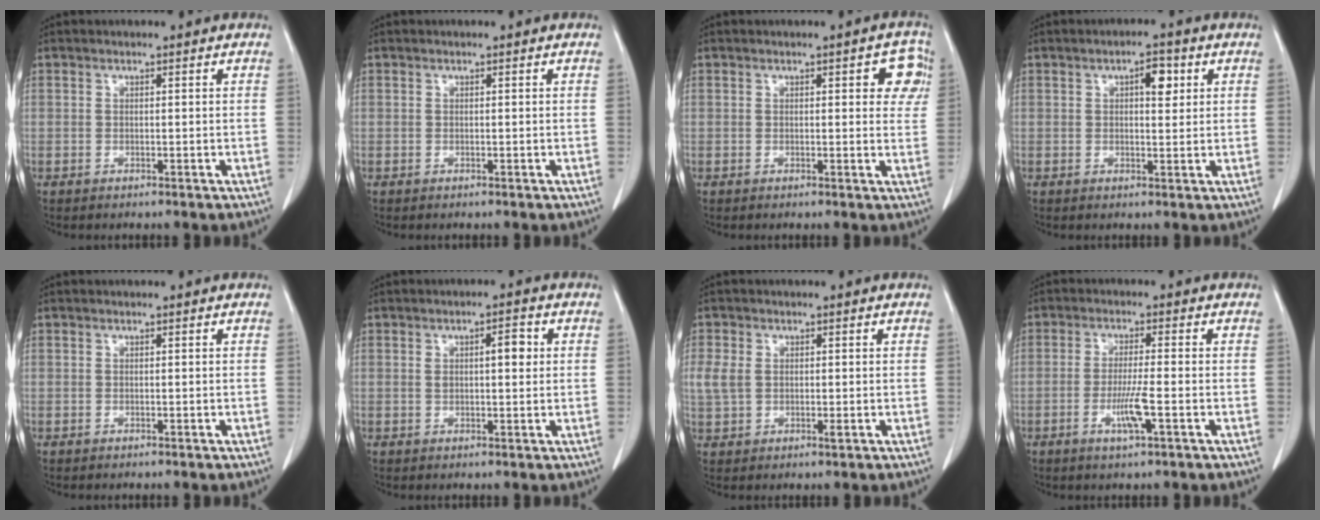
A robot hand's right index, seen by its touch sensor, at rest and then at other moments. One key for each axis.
{"total": 0.0}
{"total": 4.7, "fx": 1.5, "fy": 1.8, "fz": 4.0, "tx": -0.030, "ty": 0.007, "tz": 0.009}
{"total": 3.7, "fx": 1.3, "fy": 1.4, "fz": 3.1, "tx": -0.048, "ty": 0.003, "tz": 0.017}
{"total": 0.0}
{"total": 2.9, "fx": 1.0, "fy": 1.0, "fz": 2.6, "tx": -0.038, "ty": 0.004, "tz": 0.016}
{"total": 4.3, "fx": 0.4, "fy": 2.8, "fz": 3.2, "tx": -0.079, "ty": 0.003, "tz": 0.014}
{"total": 5.0, "fx": -1.7, "fy": 0.0, "fz": 4.7, "tx": -0.090, "ty": -0.010, "tz": -0.032}